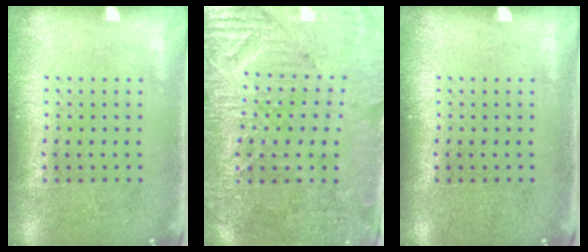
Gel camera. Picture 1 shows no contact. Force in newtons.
{"total": 3.5, "press": 3.3, "slide": 1.0}
{"total": 0.0}